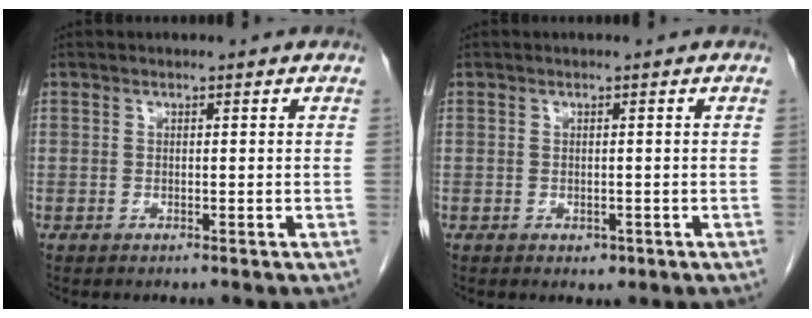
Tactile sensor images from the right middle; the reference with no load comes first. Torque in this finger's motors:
{"motor_torque": [0.31, -0.10, 0.08, 0.01]}